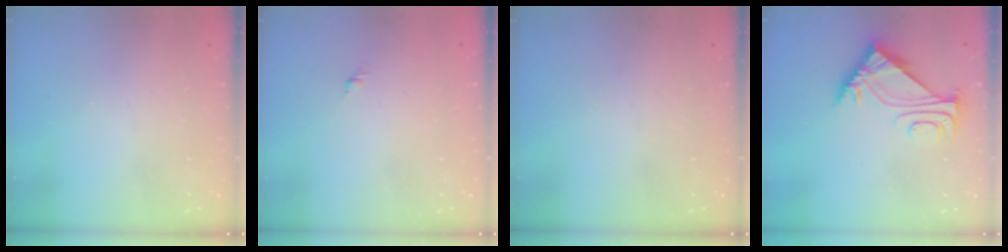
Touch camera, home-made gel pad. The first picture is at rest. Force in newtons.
{"total": 1.3, "press": 1.2, "slide": 0.5}
{"total": 0.0}
{"total": 6.5, "press": 6.5, "slide": 0.2}